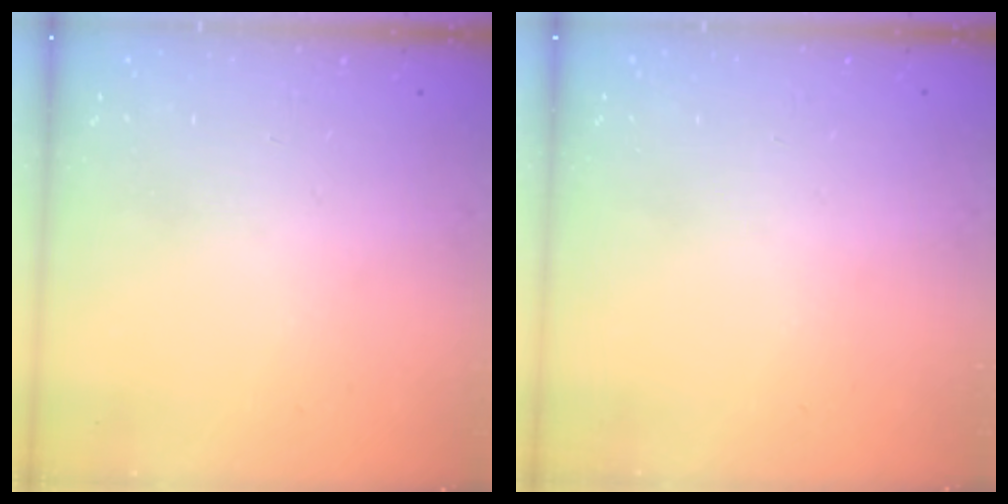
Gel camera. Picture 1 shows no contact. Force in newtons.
{"total": 0.0}